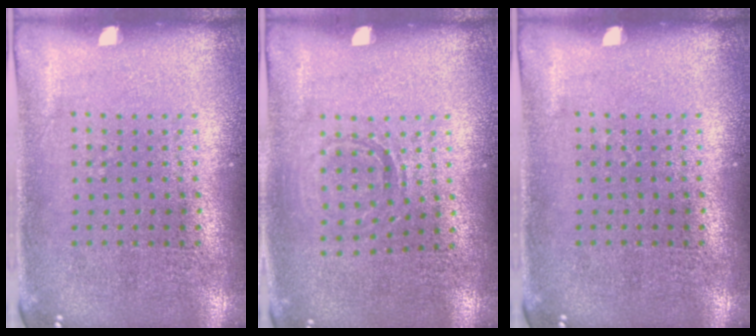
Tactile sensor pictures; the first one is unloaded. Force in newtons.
{"total": 0.8, "press": 0.8, "slide": 0.2}
{"total": 0.0}